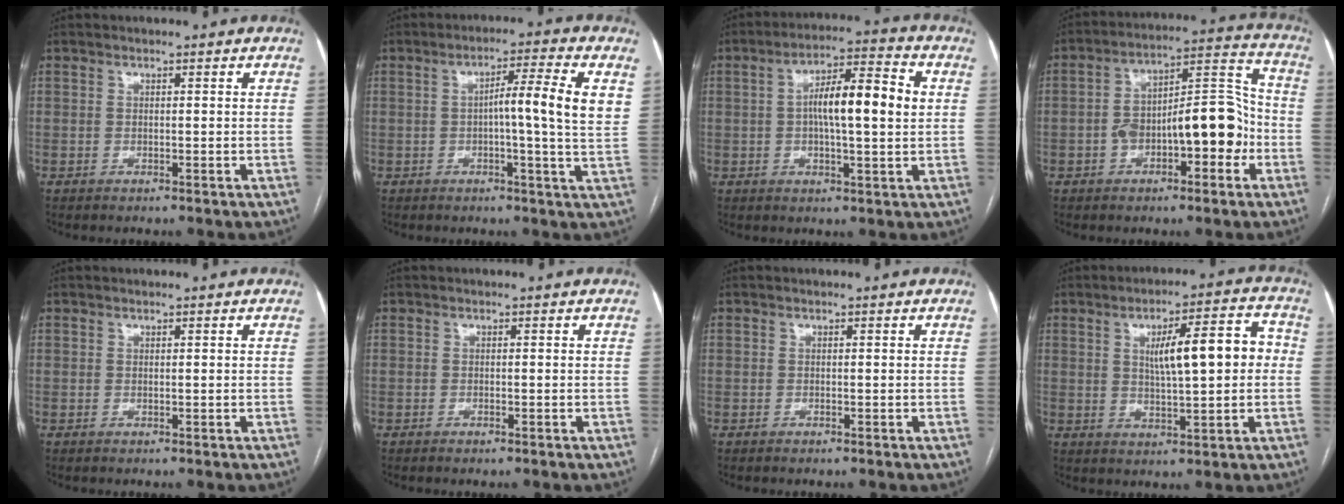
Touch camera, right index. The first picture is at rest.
{"total": 9.2, "force": [1.4, -0.4, 9.1], "torque": [-0.135, 0.009, 0.014]}
{"total": 11.0, "force": [1.0, 2.0, 10.7], "torque": [-0.182, 0.023, 0.012]}
{"total": 13.7, "force": [-3.2, 5.1, 12.3], "torque": [-0.201, 0.045, -0.047]}
{"total": 0.0}
{"total": 0.6, "force": [-0.5, 0.1, 0.2], "torque": [-0.007, -0.001, -0.006]}
{"total": 0.0}
{"total": 10.2, "force": [1.2, 2.2, 9.9], "torque": [-0.147, 0.026, 0.023]}